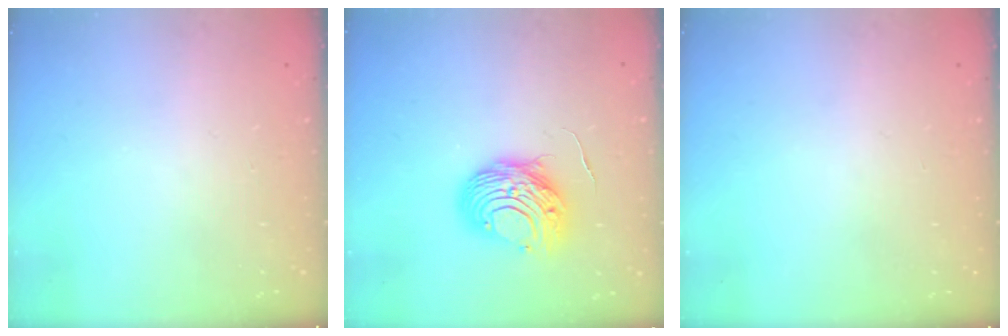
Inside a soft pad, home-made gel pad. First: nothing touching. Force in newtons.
{"total": 11.2, "press": 11.2, "slide": 0.9}
{"total": 0.0}